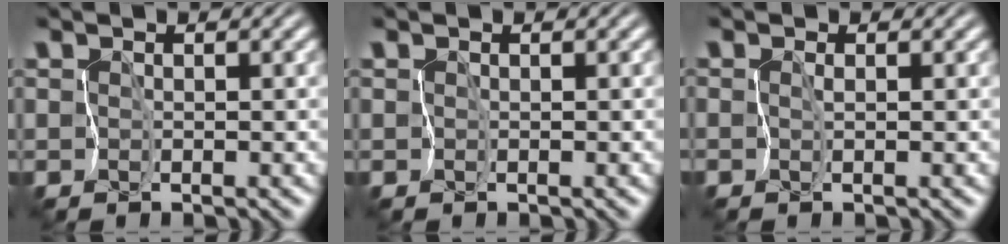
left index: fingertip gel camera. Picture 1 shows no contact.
{"total": 0.0}
{"total": 0.0}